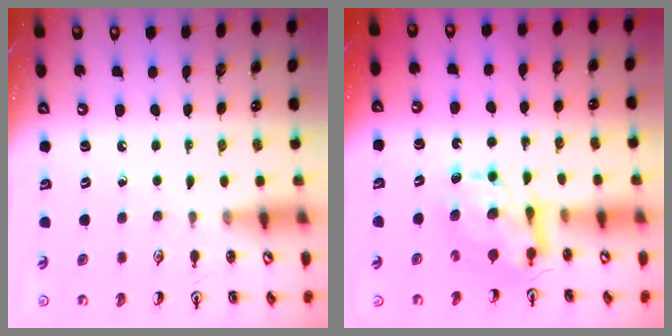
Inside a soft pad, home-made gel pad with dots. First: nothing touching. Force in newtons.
{"total": 7.0, "press": 7.0, "slide": 0.6}